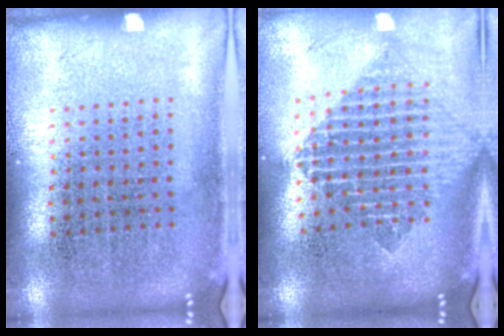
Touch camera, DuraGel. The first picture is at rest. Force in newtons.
{"total": 1.9, "press": 1.6, "slide": 1.1}